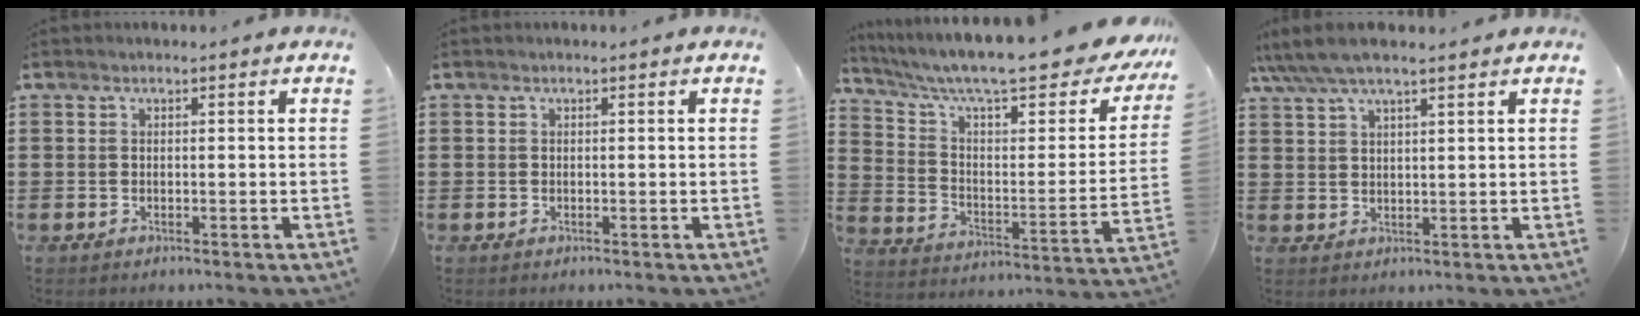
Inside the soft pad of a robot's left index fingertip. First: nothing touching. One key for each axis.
{"total": 0.0}
{"total": 10.8, "fx": 8.3, "fy": 1.8, "fz": 6.7, "tx": -0.151, "ty": -0.053, "tz": 0.137}
{"total": 4.4, "fx": 3.5, "fy": 0.8, "fz": 2.5, "tx": -0.058, "ty": 0.000, "tz": 0.064}